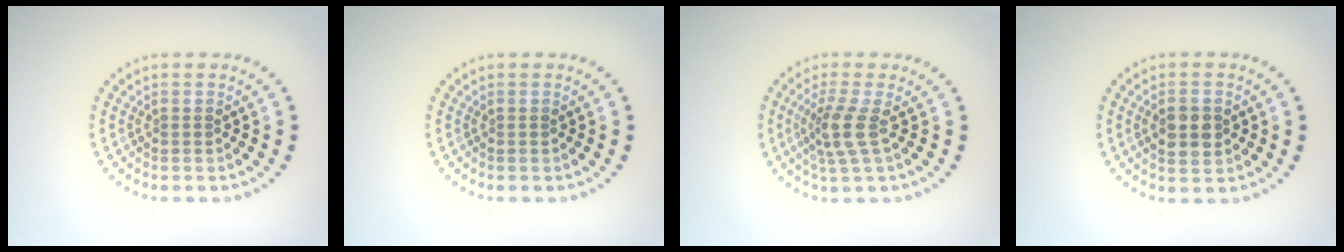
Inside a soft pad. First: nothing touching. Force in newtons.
{"total": 0.0}
{"total": 2.9, "press": 2.2, "slide": 1.8}
{"total": 3.2, "press": 3.2, "slide": 0.2}